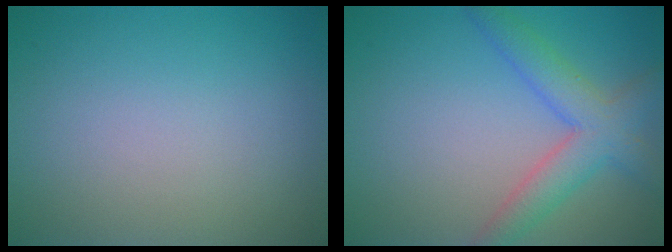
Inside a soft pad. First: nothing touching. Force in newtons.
{"total": 4.6, "press": 4.6, "slide": 0.3}